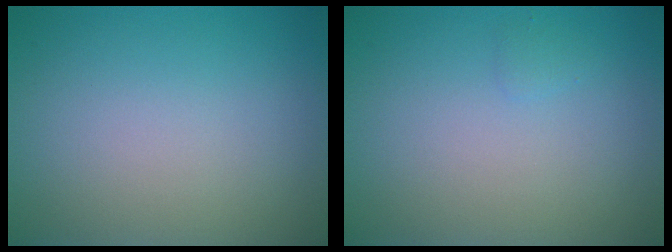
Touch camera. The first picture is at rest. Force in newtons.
{"total": 0.5, "press": 0.5, "slide": 0.1}